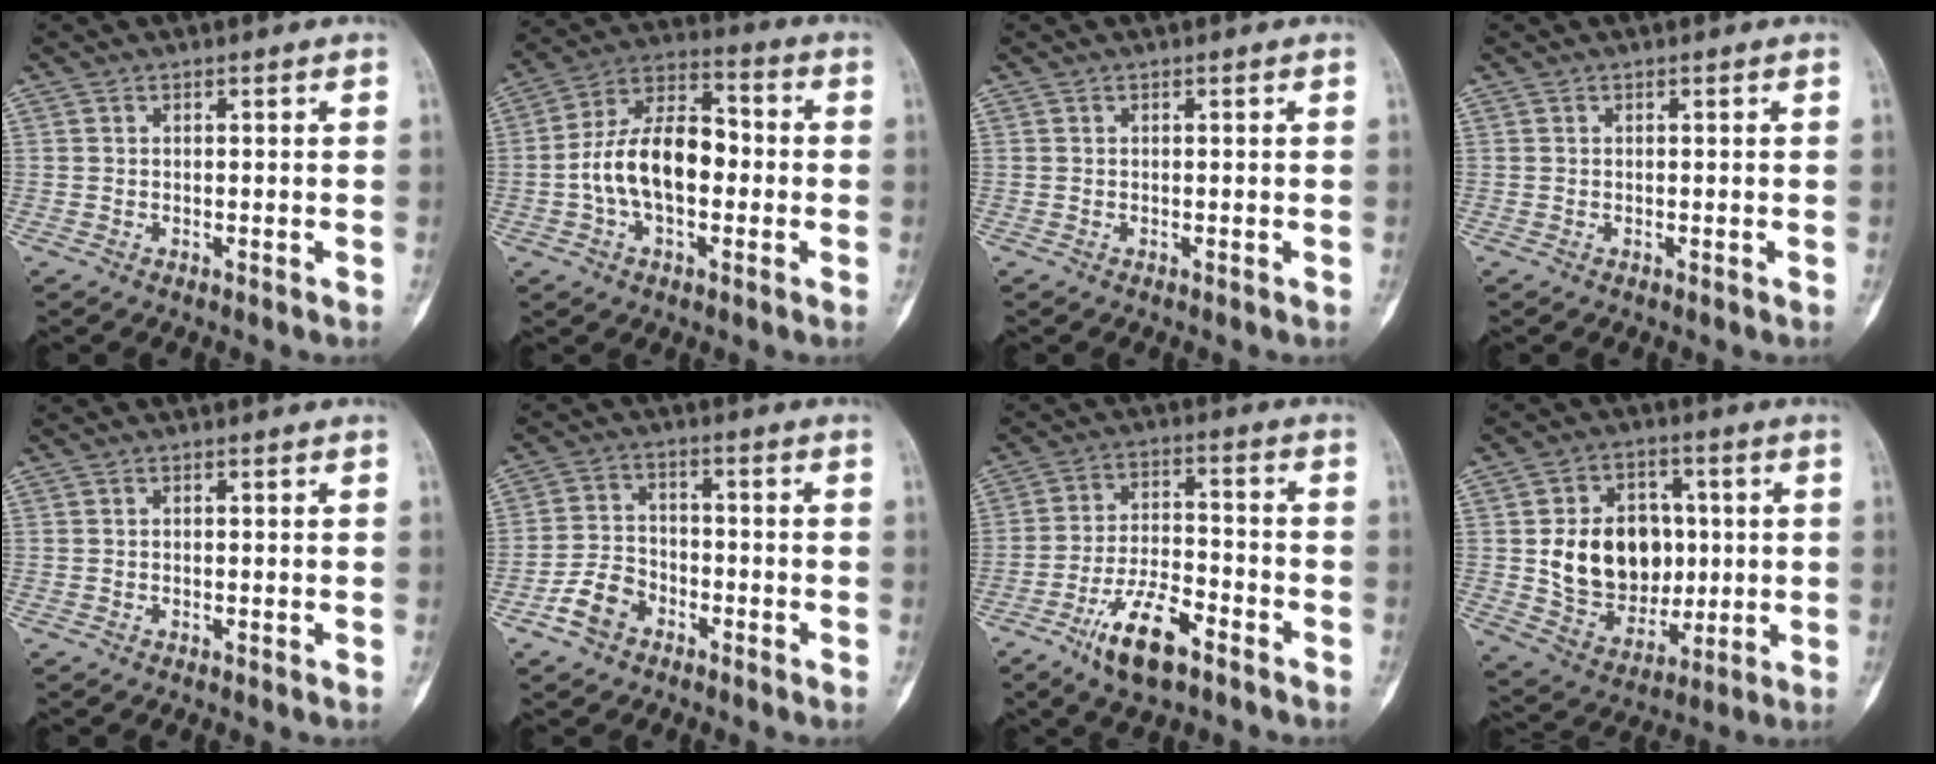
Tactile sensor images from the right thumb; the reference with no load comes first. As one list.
[{"total": 14.6, "force": [-1.6, 8.5, 11.7], "torque": [-0.197, 0.042, -0.035]}, {"total": 0.0}, {"total": 0.0}, {"total": 0.0}, {"total": 6.7, "force": [-3.8, 4.7, 2.9], "torque": [-0.043, 0.029, -0.074]}, {"total": 11.5, "force": [-7.0, 4.4, 8.1], "torque": [-0.141, 0.039, -0.125]}, {"total": 16.8, "force": [1.1, 12.9, 10.7], "torque": [-0.125, -0.001, 0.035]}]